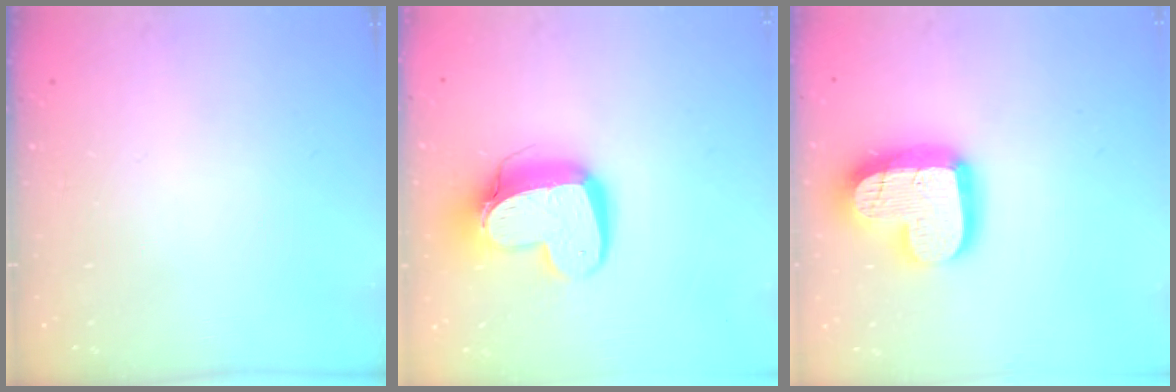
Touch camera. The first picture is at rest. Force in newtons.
{"total": 14.7, "press": 14.6, "slide": 1.4}
{"total": 19.2, "press": 19.1, "slide": 1.8}